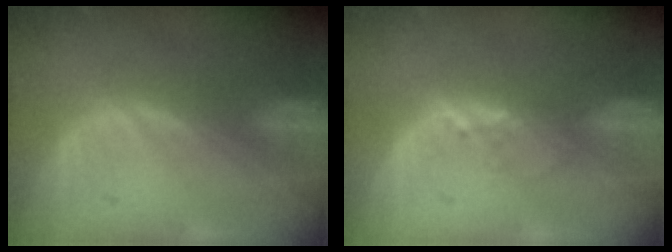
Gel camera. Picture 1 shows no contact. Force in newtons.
{"total": 2.0, "press": 1.9, "slide": 0.4}